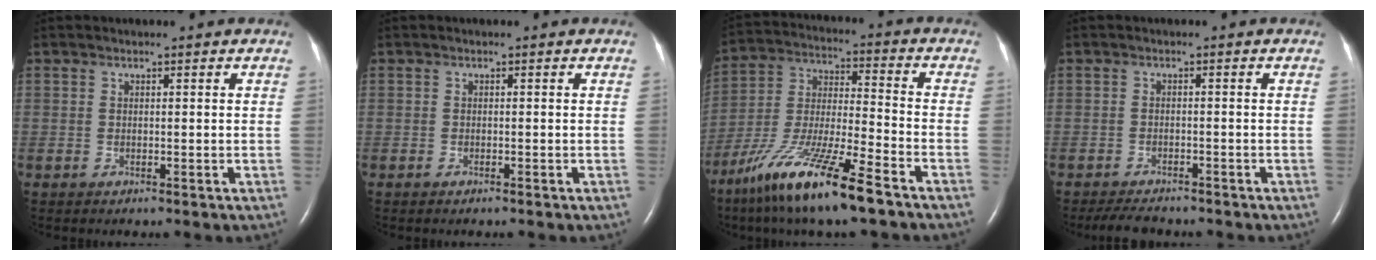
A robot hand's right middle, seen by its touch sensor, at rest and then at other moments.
{"total": 0.5, "force": [-0.4, 0.1, 0.4], "torque": [-0.010, -0.001, -0.005]}
{"total": 17.1, "force": [-11.3, 1.4, 12.8], "torque": [-0.276, -0.040, -0.213]}
{"total": 4.3, "force": [-3.8, 1.2, 1.5], "torque": [-0.027, -0.010, -0.059]}